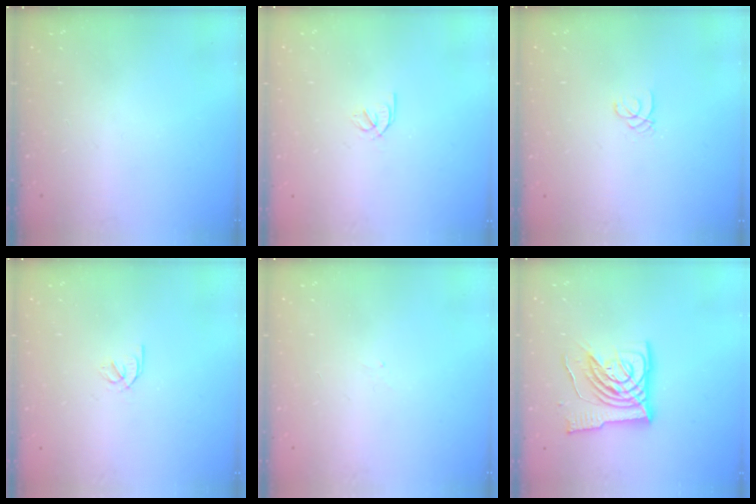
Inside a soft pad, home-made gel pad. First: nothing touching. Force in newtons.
{"total": 1.9, "press": 1.9, "slide": 0.3}
{"total": 1.4, "press": 1.4, "slide": 0.1}
{"total": 1.9, "press": 1.9, "slide": 0.3}
{"total": 1.3, "press": 1.2, "slide": 0.5}
{"total": 15.3, "press": 15.2, "slide": 2.0}